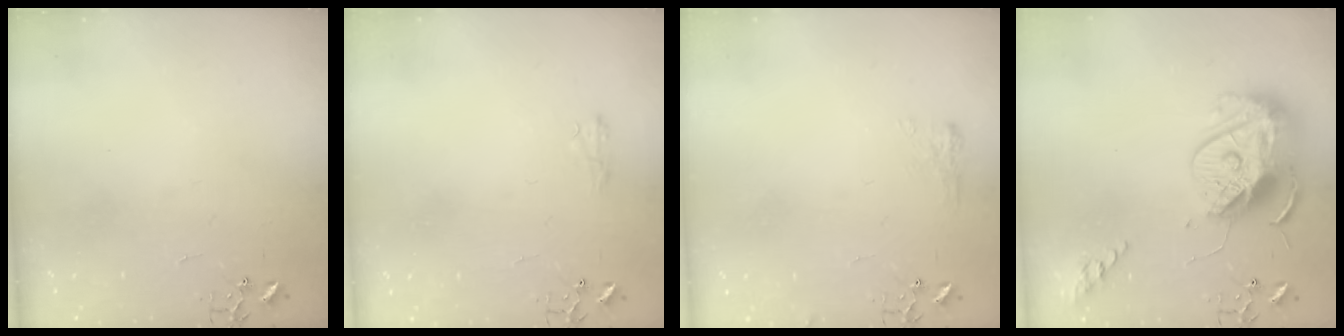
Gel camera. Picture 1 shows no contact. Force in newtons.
{"total": 5.2, "press": 5.2, "slide": 0.7}
{"total": 6.4, "press": 6.3, "slide": 0.8}
{"total": 16.5, "press": 16.4, "slide": 1.3}